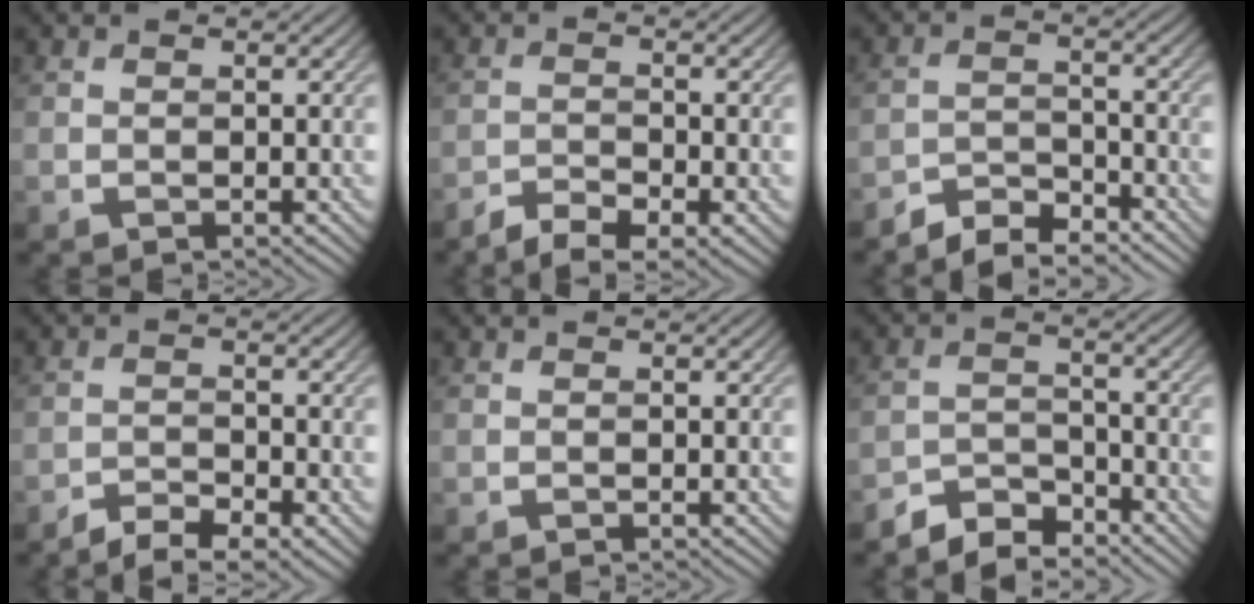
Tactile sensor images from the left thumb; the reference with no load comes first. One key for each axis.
{"total": 4.4, "fx": -3.3, "fy": 1.2, "fz": 2.6, "tx": -0.048, "ty": -0.006, "tz": -0.058}
{"total": 4.5, "fx": -4.2, "fy": 0.9, "fz": 1.1, "tx": -0.023, "ty": 0.001, "tz": -0.083}
{"total": 4.3, "fx": -3.3, "fy": 1.2, "fz": 2.5, "tx": -0.045, "ty": -0.003, "tz": -0.056}
{"total": 0.0}
{"total": 4.4, "fx": -4.1, "fy": 1.3, "fz": 0.9, "tx": -0.017, "ty": 0.003, "tz": -0.086}